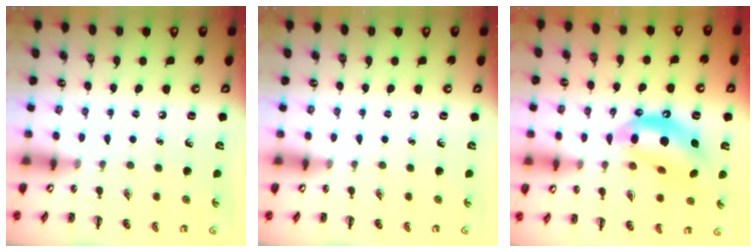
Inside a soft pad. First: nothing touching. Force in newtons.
{"total": 0.0}
{"total": 13.2, "press": 12.8, "slide": 3.3}